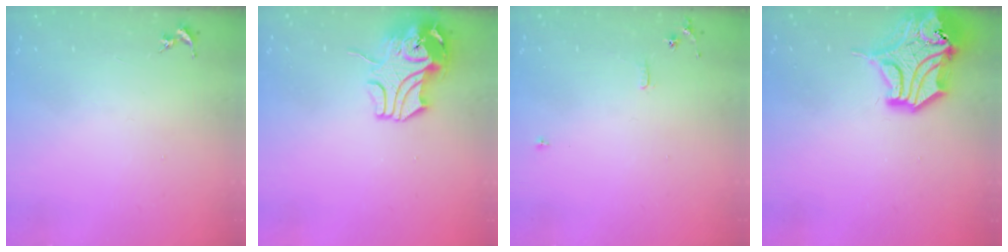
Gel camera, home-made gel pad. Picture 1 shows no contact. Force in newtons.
{"total": 12.4, "press": 12.3, "slide": 2.0}
{"total": 5.6, "press": 5.6, "slide": 0.6}
{"total": 17.2, "press": 17.0, "slide": 2.4}